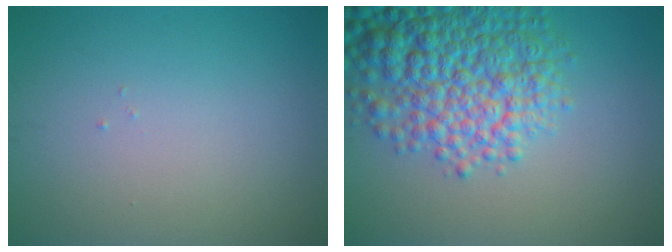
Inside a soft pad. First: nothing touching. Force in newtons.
{"total": 9.2, "press": 9.2, "slide": 0.4}